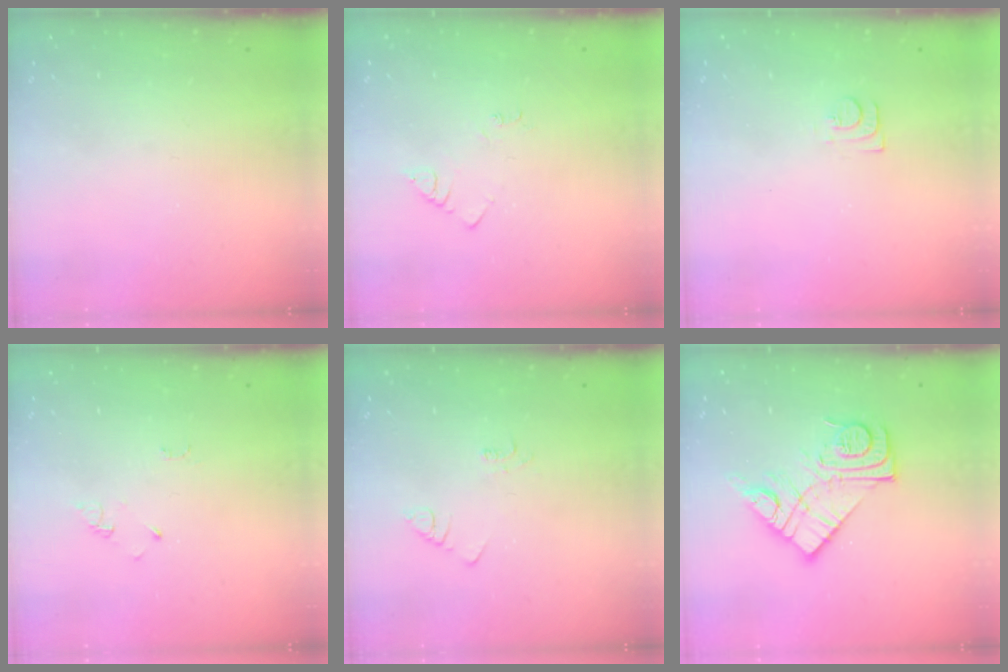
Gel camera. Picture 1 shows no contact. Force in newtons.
{"total": 2.7, "press": 2.7, "slide": 0.4}
{"total": 6.2, "press": 6.1, "slide": 0.6}
{"total": 2.6, "press": 2.6, "slide": 0.4}
{"total": 2.1, "press": 2.1, "slide": 0.4}
{"total": 14.6, "press": 14.5, "slide": 0.8}